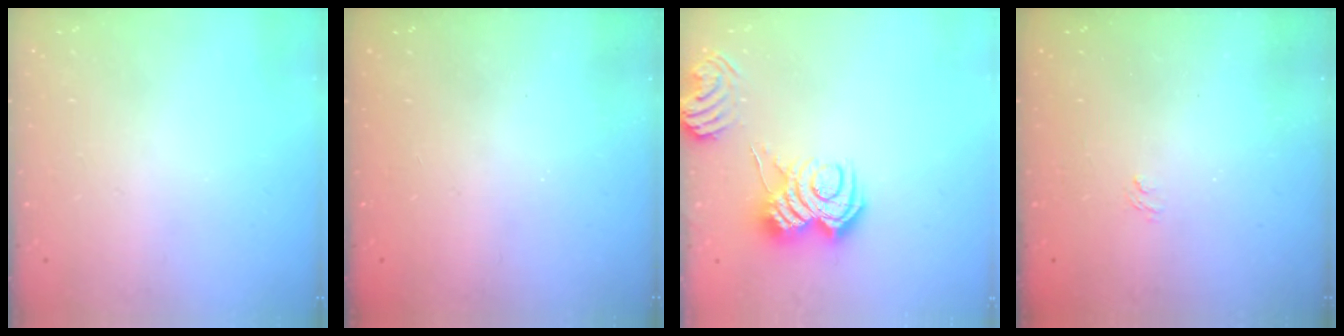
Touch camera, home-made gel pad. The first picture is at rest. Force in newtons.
{"total": 2.3, "press": 2.2, "slide": 0.8}
{"total": 7.2, "press": 7.1, "slide": 0.7}
{"total": 1.1, "press": 0.1, "slide": 1.1}